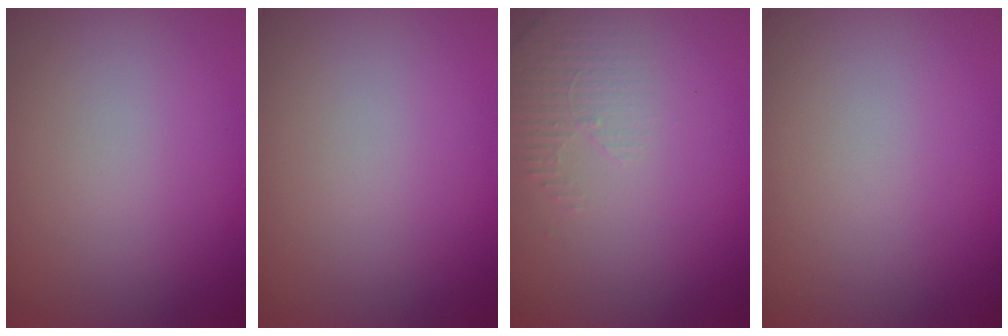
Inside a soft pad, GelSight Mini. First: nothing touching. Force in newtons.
{"total": 0.0}
{"total": 1.9, "press": 1.8, "slide": 0.6}
{"total": 0.0}